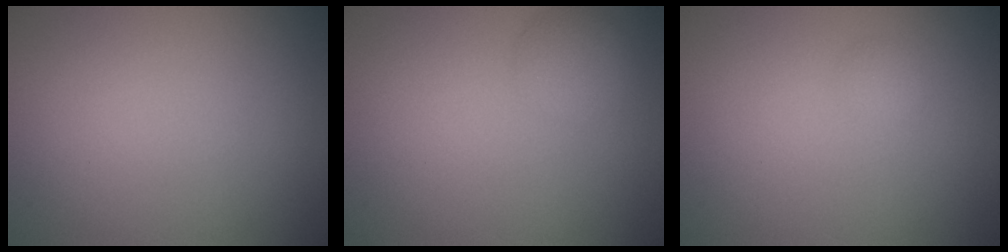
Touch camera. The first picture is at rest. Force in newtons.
{"total": 1.9, "press": 1.9, "slide": 0.1}
{"total": 0.7, "press": 0.7, "slide": 0.0}